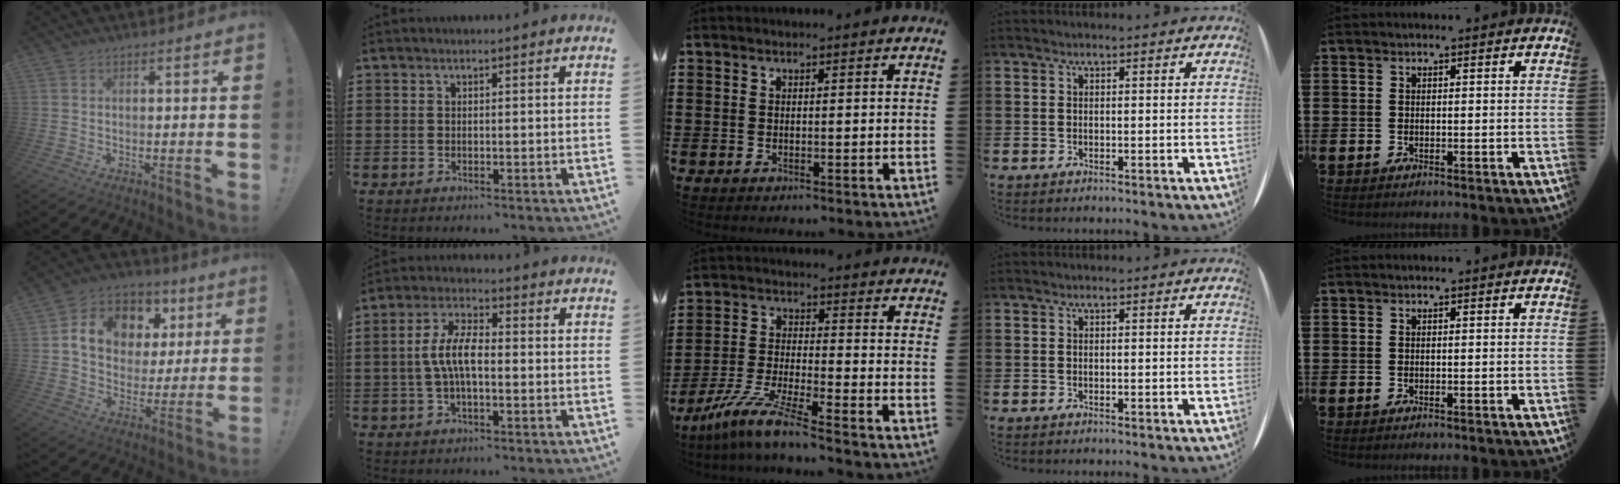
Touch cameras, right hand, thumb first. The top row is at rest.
{"thumb": {"total": 13.6, "force": [5.1, 10.6, 6.9], "torque": [-0.100, -0.020, 0.098]}, "index": {"total": 6.7, "force": [-0.5, 2.4, 6.2], "torque": [-0.140, -0.003, -0.016]}, "middle": {"total": 7.4, "force": [-6.3, -0.4, 4.0], "torque": [-0.096, -0.017, -0.128]}}